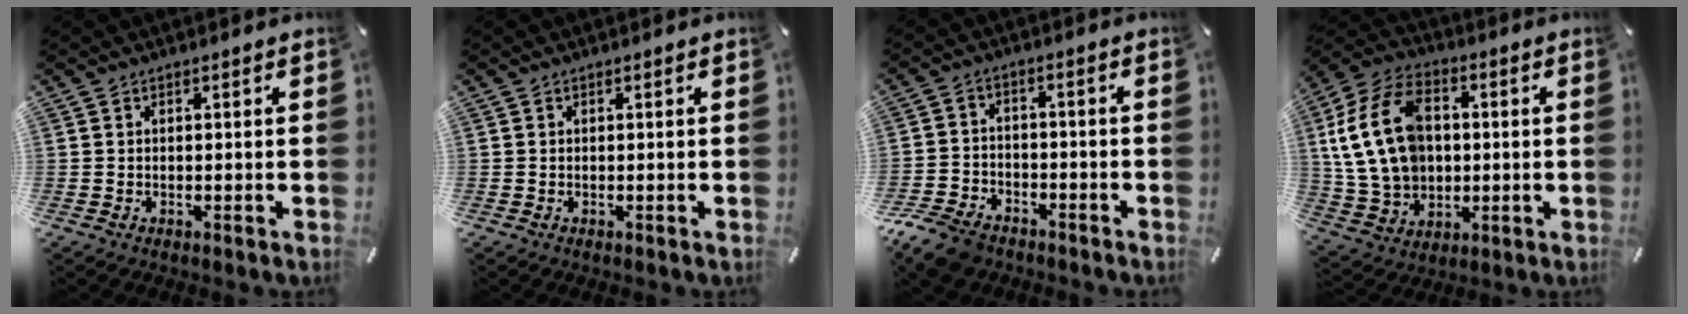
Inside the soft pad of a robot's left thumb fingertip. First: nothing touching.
{"total": 0.0}
{"total": 8.1, "force": [-6.3, 4.4, 2.7], "torque": [-0.058, 0.031, -0.121]}
{"total": 17.7, "force": [1.9, 13.5, 11.2], "torque": [-0.250, 0.009, 0.038]}